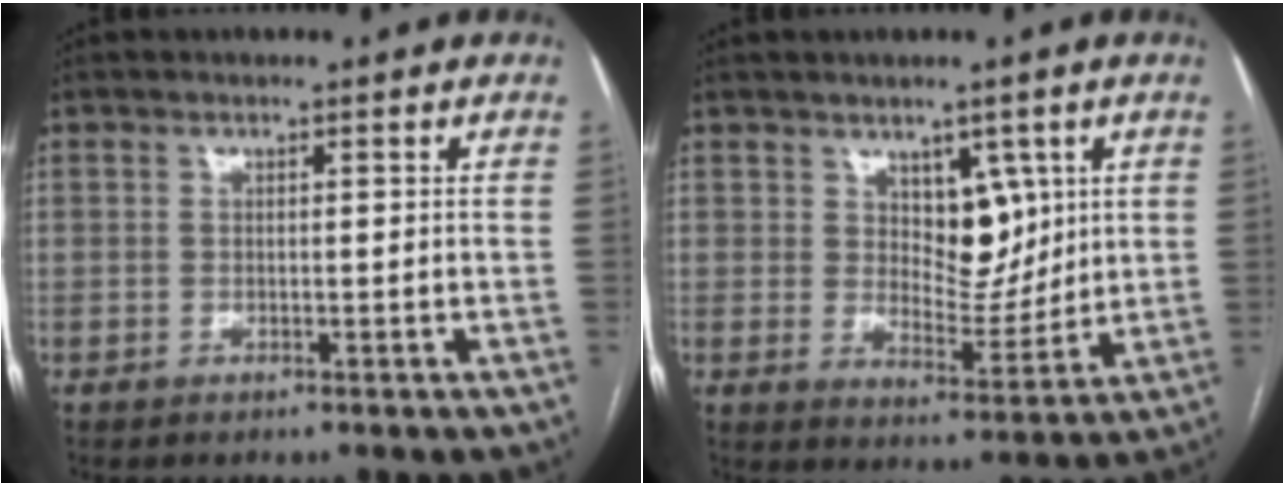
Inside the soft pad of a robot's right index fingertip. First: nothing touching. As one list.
[{"total": 7.1, "force": [2.9, 4.2, 5.0], "torque": [-0.070, 0.001, 0.056]}]